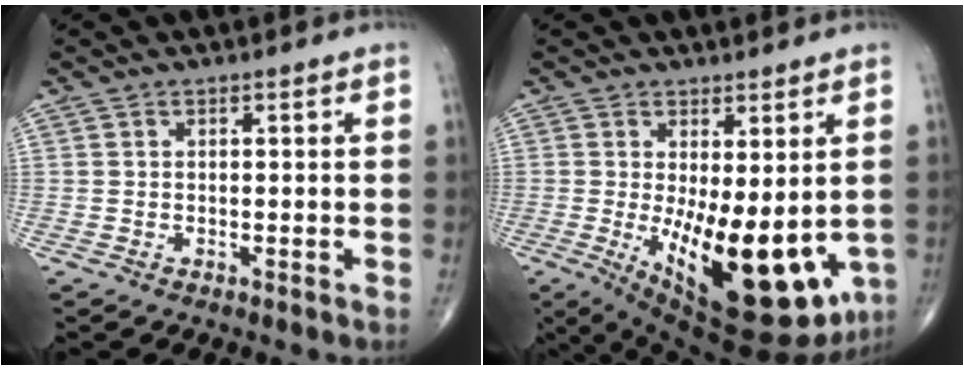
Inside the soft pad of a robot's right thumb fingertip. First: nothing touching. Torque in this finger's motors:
{"motor_torque": [1.34, 3.44, 1.28, 0.53, 0.59]}